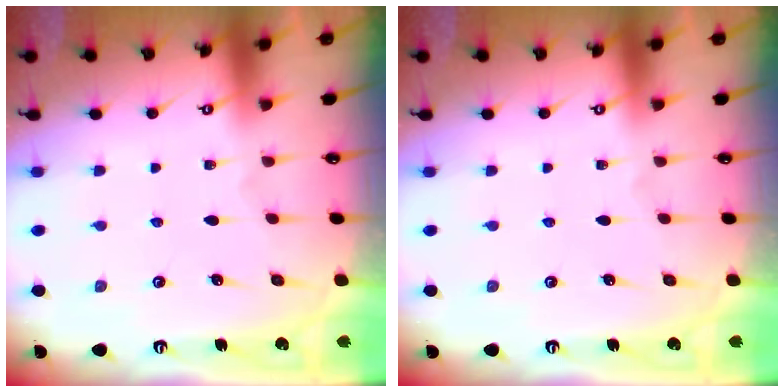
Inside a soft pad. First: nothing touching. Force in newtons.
{"total": 0.0}